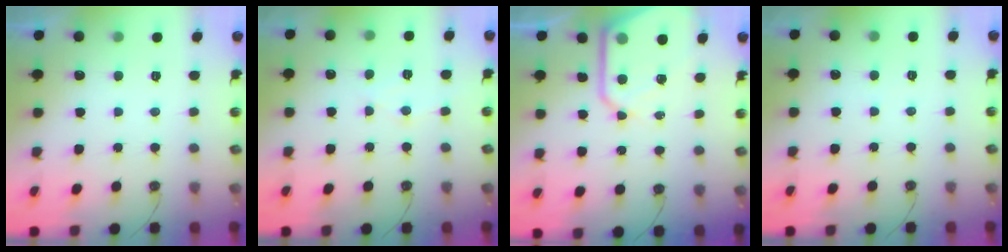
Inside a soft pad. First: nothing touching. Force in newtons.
{"total": 5.9, "press": 5.9, "slide": 0.6}
{"total": 12.3, "press": 12.2, "slide": 1.2}
{"total": 2.4, "press": 2.3, "slide": 0.4}